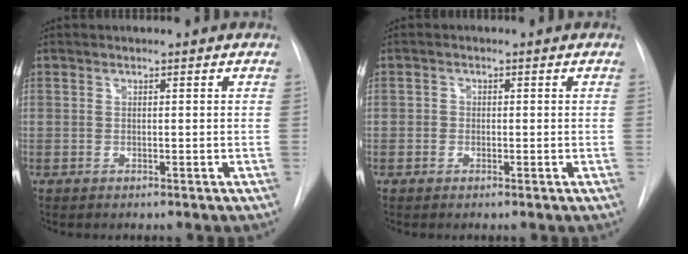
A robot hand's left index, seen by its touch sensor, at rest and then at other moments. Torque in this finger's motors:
{"motor_torque": [0.12, -0.01, 0.02, 0.00]}